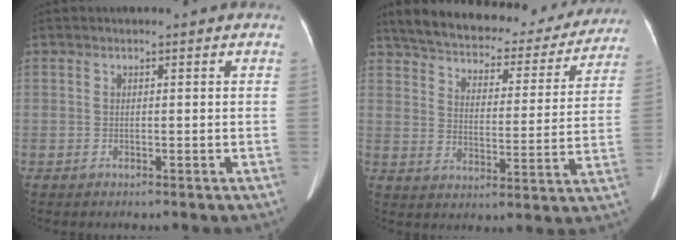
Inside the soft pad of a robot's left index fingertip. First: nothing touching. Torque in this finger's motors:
{"motor_torque": [0.94, -1.20, 0.46, 0.01]}